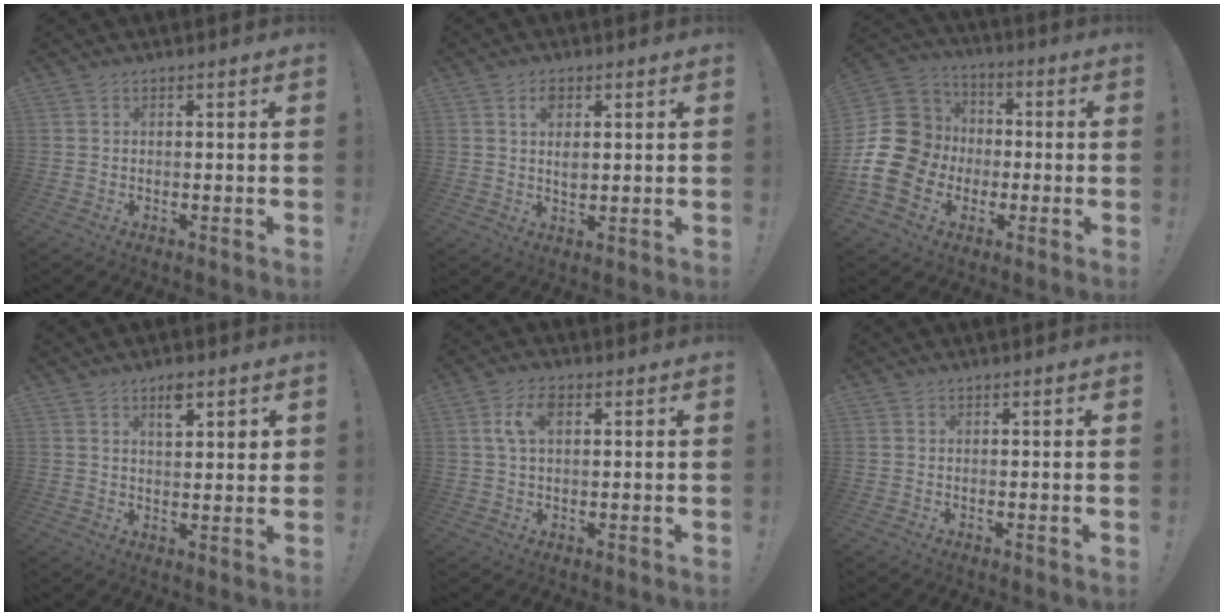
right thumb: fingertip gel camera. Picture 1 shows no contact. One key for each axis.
{"total": 3.9, "fx": 1.5, "fy": 1.9, "fz": 3.0, "tx": -0.042, "ty": -0.007, "tz": 0.021}
{"total": 22.9, "fx": 0.2, "fy": 19.5, "fz": 11.9, "tx": -0.211, "ty": -0.014, "tz": 0.058}
{"total": 5.7, "fx": 3.4, "fy": 2.0, "fz": 4.0, "tx": -0.047, "ty": -0.017, "tz": 0.052}
{"total": 6.5, "fx": 2.0, "fy": 3.3, "fz": 5.2, "tx": -0.100, "ty": 0.005, "tz": 0.035}
{"total": 0.0}